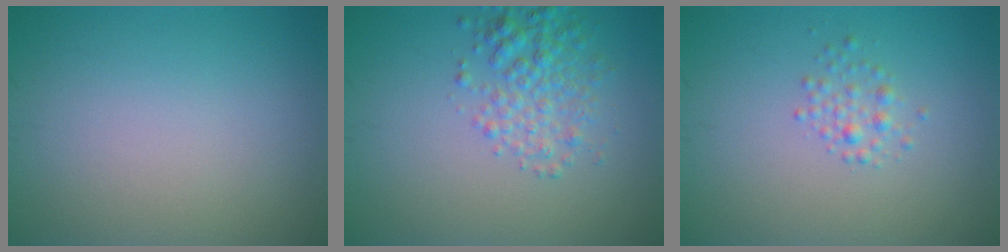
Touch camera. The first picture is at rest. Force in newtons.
{"total": 3.3, "press": 3.3, "slide": 0.1}
{"total": 1.4, "press": 1.4, "slide": 0.1}